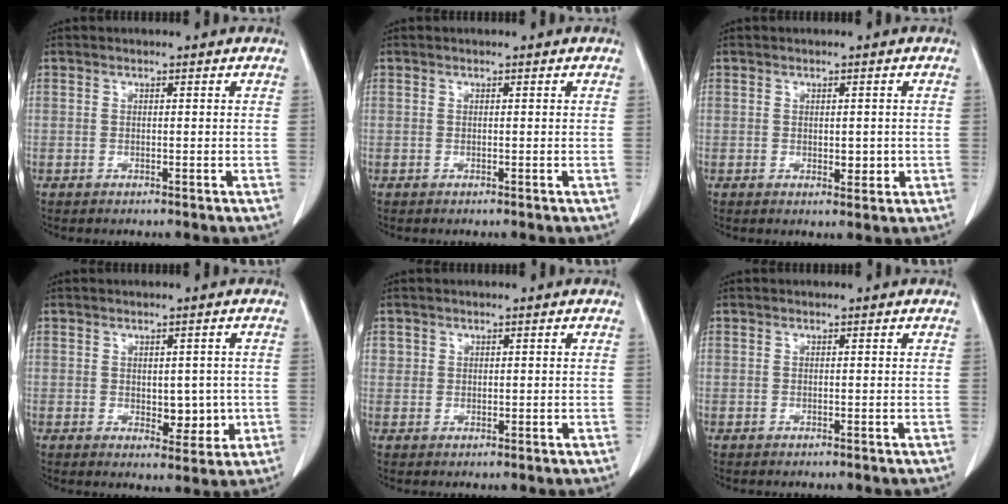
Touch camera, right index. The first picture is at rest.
{"total": 0.0}
{"total": 2.4, "force": [-0.2, 1.2, 2.1], "torque": [-0.027, -0.004, 0.003]}
{"total": 5.1, "force": [-0.4, 2.8, 4.3], "torque": [-0.047, -0.004, 0.005]}
{"total": 1.5, "force": [0.5, 1.4, 0.3], "torque": [0.002, -0.001, 0.008]}
{"total": 0.0}